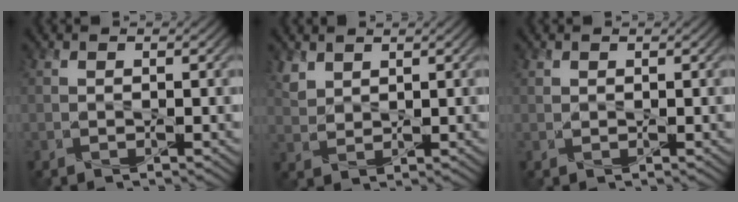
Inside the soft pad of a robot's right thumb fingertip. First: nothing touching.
{"total": 2.4, "force": [1.8, 1.3, 0.9], "torque": [-0.028, -0.001, 0.045]}
{"total": 0.5, "force": [0.4, 0.4, 0.1], "torque": [-0.004, -0.002, 0.010]}